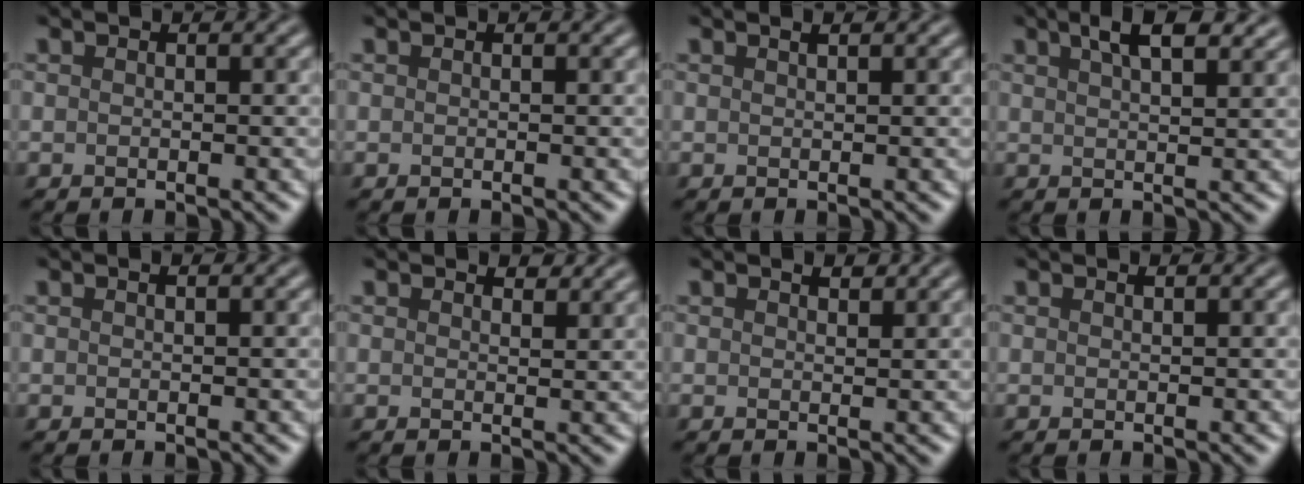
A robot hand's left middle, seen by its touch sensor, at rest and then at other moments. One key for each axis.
{"total": 0.0}
{"total": 0.6, "fx": 0.4, "fy": 0.0, "fz": 0.4, "tx": -0.009, "ty": 0.000, "tz": 0.008}
{"total": 4.3, "fx": 2.9, "fy": 1.2, "fz": 2.9, "tx": -0.039, "ty": 0.012, "tz": 0.042}
{"total": 0.0}
{"total": 1.6, "fx": 1.4, "fy": 0.4, "fz": 0.5, "tx": -0.012, "ty": -0.001, "tz": 0.020}
{"total": 1.0, "fx": 0.8, "fy": 0.4, "fz": 0.4, "tx": -0.010, "ty": 0.000, "tz": 0.014}
{"total": 0.0}